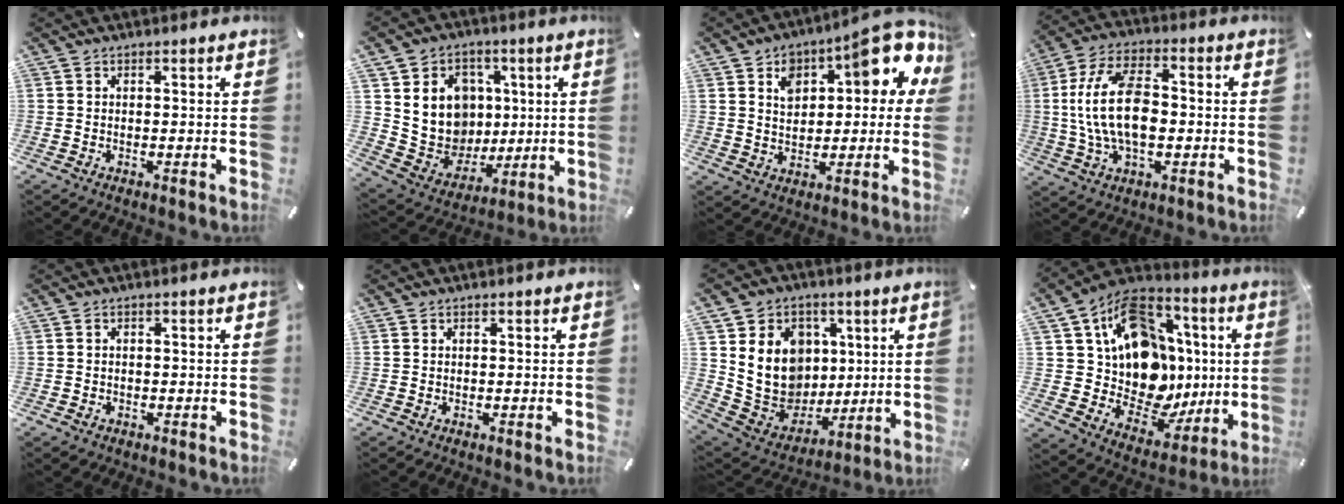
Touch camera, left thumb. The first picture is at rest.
{"total": 13.9, "force": [3.1, 12.9, 4.2], "torque": [-0.072, -0.023, 0.073]}
{"total": 14.1, "force": [6.4, 9.0, 8.7], "torque": [-0.112, -0.040, 0.108]}
{"total": 15.5, "force": [-0.5, 9.1, 12.6], "torque": [-0.267, 0.006, -0.008]}
{"total": 1.0, "force": [-0.4, 0.7, 0.4], "torque": [-0.009, 0.002, -0.010]}
{"total": 0.0}
{"total": 17.0, "force": [3.8, 14.9, 7.2], "torque": [-0.136, -0.021, 0.093]}
{"total": 18.2, "force": [3.1, 14.1, 11.1], "torque": [-0.208, -0.061, 0.062]}